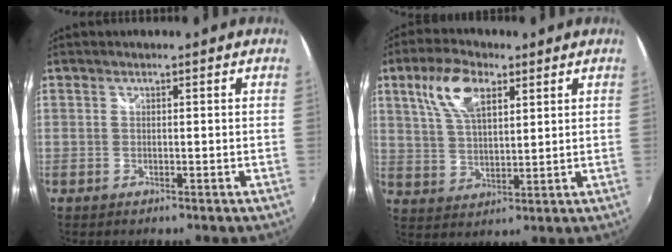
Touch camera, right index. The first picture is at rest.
{"total": 9.9, "force": [4.8, 4.6, 7.4], "torque": [-0.146, 0.018, 0.095]}